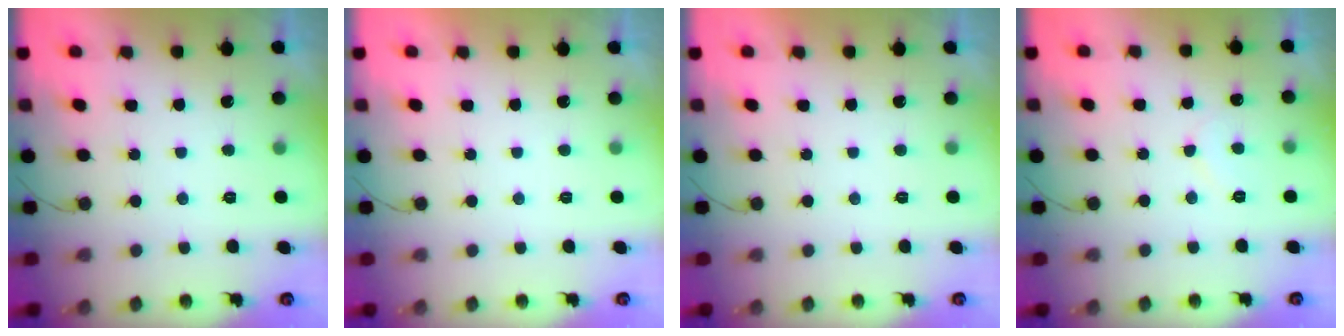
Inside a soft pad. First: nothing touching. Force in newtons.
{"total": 1.8, "press": 1.8, "slide": 0.1}
{"total": 1.7, "press": 1.7, "slide": 0.1}
{"total": 5.2, "press": 5.2, "slide": 0.5}